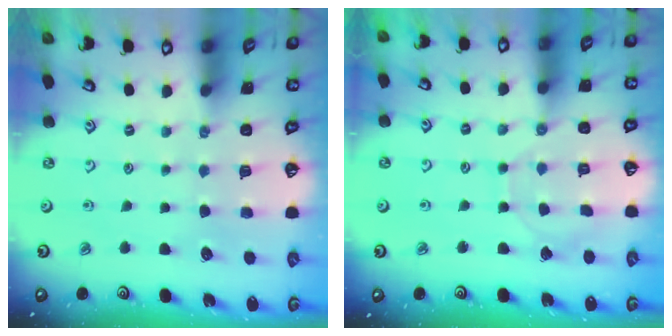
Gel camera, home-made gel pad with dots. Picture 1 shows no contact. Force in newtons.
{"total": 5.8, "press": 5.7, "slide": 0.6}